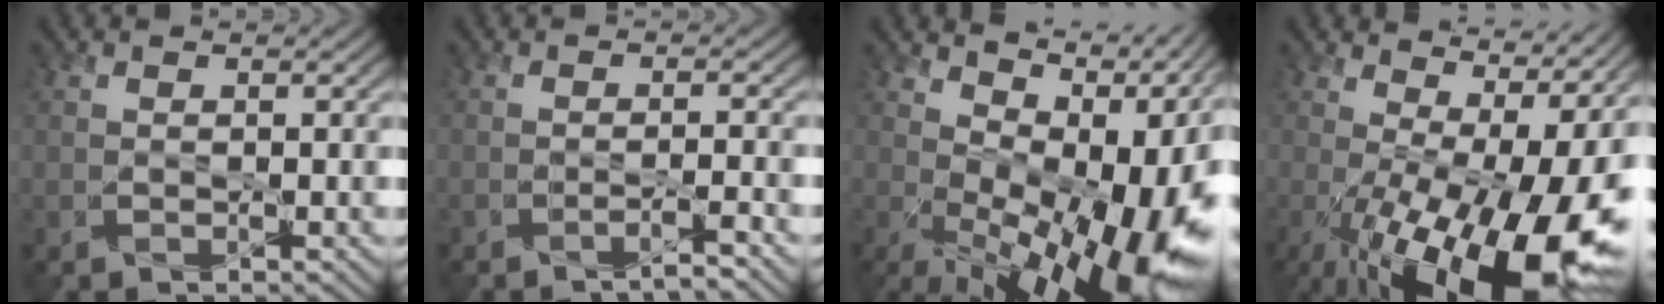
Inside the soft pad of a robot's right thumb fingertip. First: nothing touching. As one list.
[{"total": 1.9, "force": [-1.6, -0.5, 0.9], "torque": [-0.009, 0.008, -0.030]}, {"total": 15.8, "force": [1.0, 8.4, 13.4], "torque": [-0.171, -0.022, 0.052]}, {"total": 17.5, "force": [-1.7, 7.4, 15.8], "torque": [-0.215, -0.020, -0.003]}]